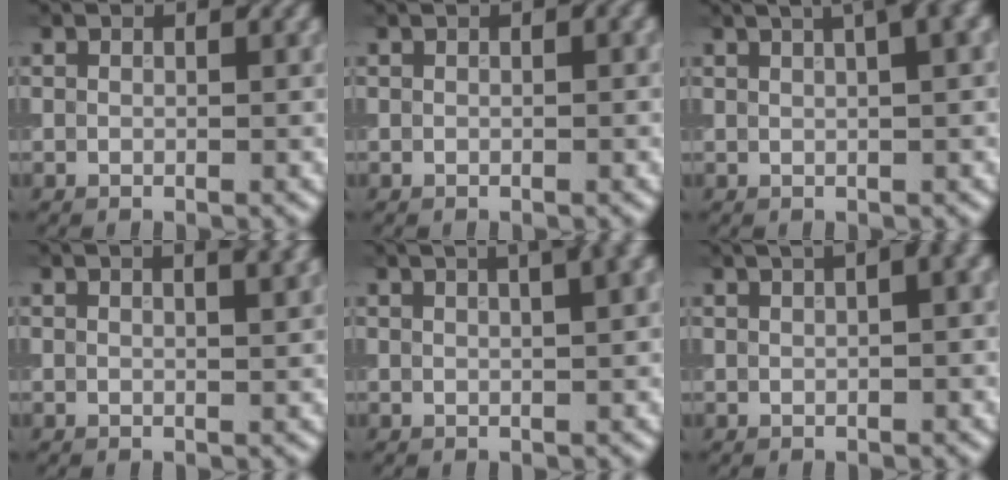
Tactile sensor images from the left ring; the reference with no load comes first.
{"total": 0.0}
{"total": 5.3, "force": [2.9, 1.4, 4.2], "torque": [-0.053, 0.034, 0.041]}
{"total": 2.0, "force": [1.3, 0.3, 1.5], "torque": [-0.019, 0.004, 0.027]}
{"total": 6.3, "force": [3.4, 2.2, 4.9], "torque": [-0.046, 0.038, 0.033]}
{"total": 5.2, "force": [2.5, 2.0, 4.1], "torque": [-0.047, 0.035, 0.028]}